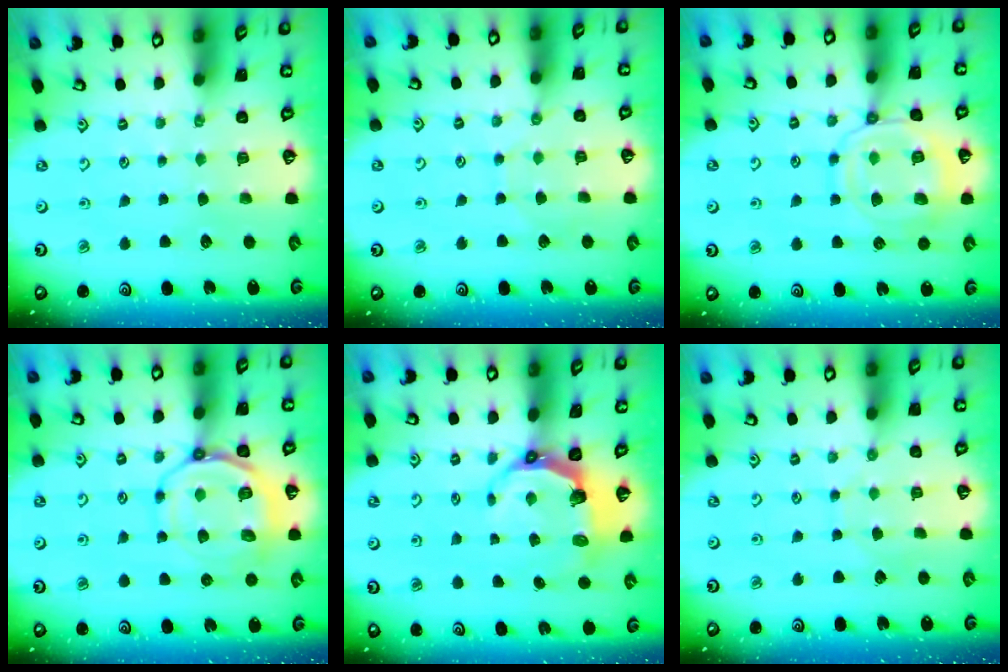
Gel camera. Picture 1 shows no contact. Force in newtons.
{"total": 2.6, "press": 2.6, "slide": 0.3}
{"total": 13.4, "press": 13.3, "slide": 1.1}
{"total": 11.7, "press": 11.6, "slide": 1.5}
{"total": 6.8, "press": 5.2, "slide": 4.4}
{"total": 3.5, "press": 3.5, "slide": 0.2}